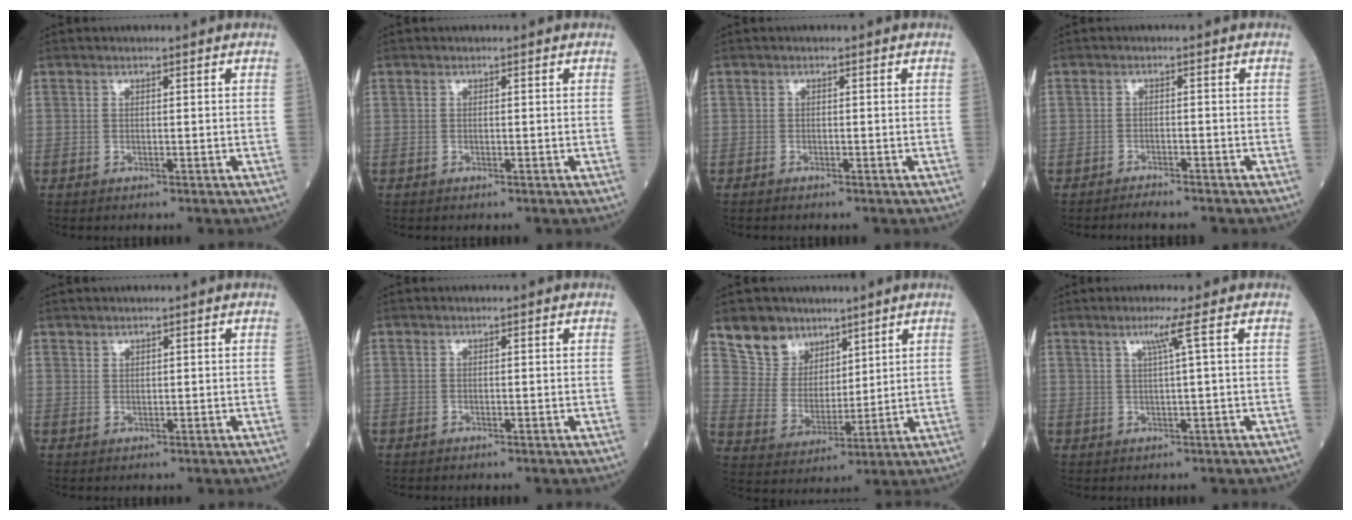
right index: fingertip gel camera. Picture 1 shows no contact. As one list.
[{"total": 0.0}, {"total": 1.4, "force": [-0.9, 0.8, 0.7], "torque": [-0.027, -0.004, -0.013]}, {"total": 3.9, "force": [-3.6, 0.7, 1.4], "torque": [-0.027, -0.005, -0.054]}, {"total": 1.0, "force": [0.6, 0.8, 0.2], "torque": [0.001, 0.004, 0.010]}, {"total": 0.0}, {"total": 10.0, "force": [7.0, 6.8, 1.9], "torque": [-0.050, 0.021, 0.145]}, {"total": 3.1, "force": [1.2, -0.9, 2.8], "torque": [-0.060, -0.002, 0.025]}]